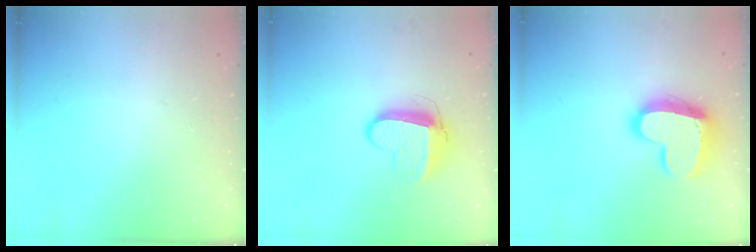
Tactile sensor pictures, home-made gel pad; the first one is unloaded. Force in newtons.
{"total": 9.6, "press": 9.6, "slide": 0.9}
{"total": 16.2, "press": 16.1, "slide": 1.4}